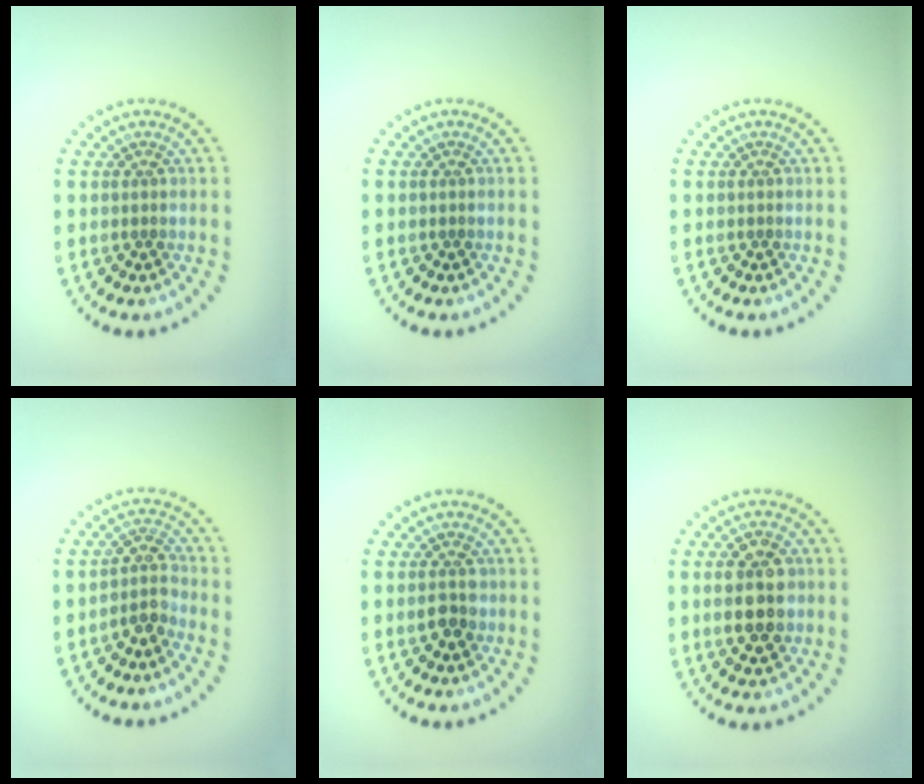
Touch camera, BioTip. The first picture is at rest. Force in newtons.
{"total": 0.0}
{"total": 0.0}
{"total": 2.4, "press": 1.9, "slide": 1.4}
{"total": 1.9, "press": 1.9, "slide": 0.2}
{"total": 4.9, "press": 4.8, "slide": 0.3}